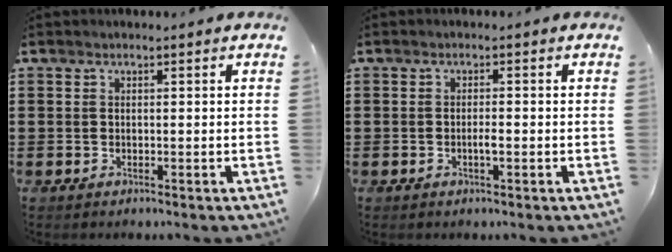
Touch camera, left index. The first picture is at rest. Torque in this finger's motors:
{"motor_torque": [0.04, 0.03, 0.02, 0.04]}